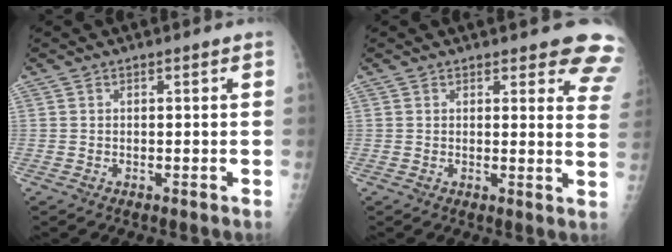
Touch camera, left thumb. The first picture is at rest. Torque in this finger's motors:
{"motor_torque": [3.05, 1.65, 0.99, -0.45, 0.14]}